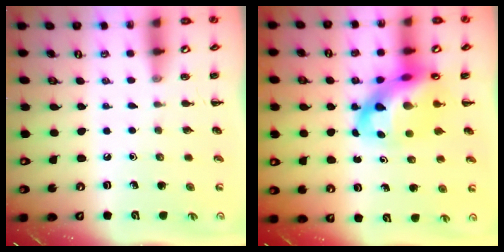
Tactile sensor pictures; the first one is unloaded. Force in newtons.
{"total": 11.4, "press": 11.1, "slide": 2.8}